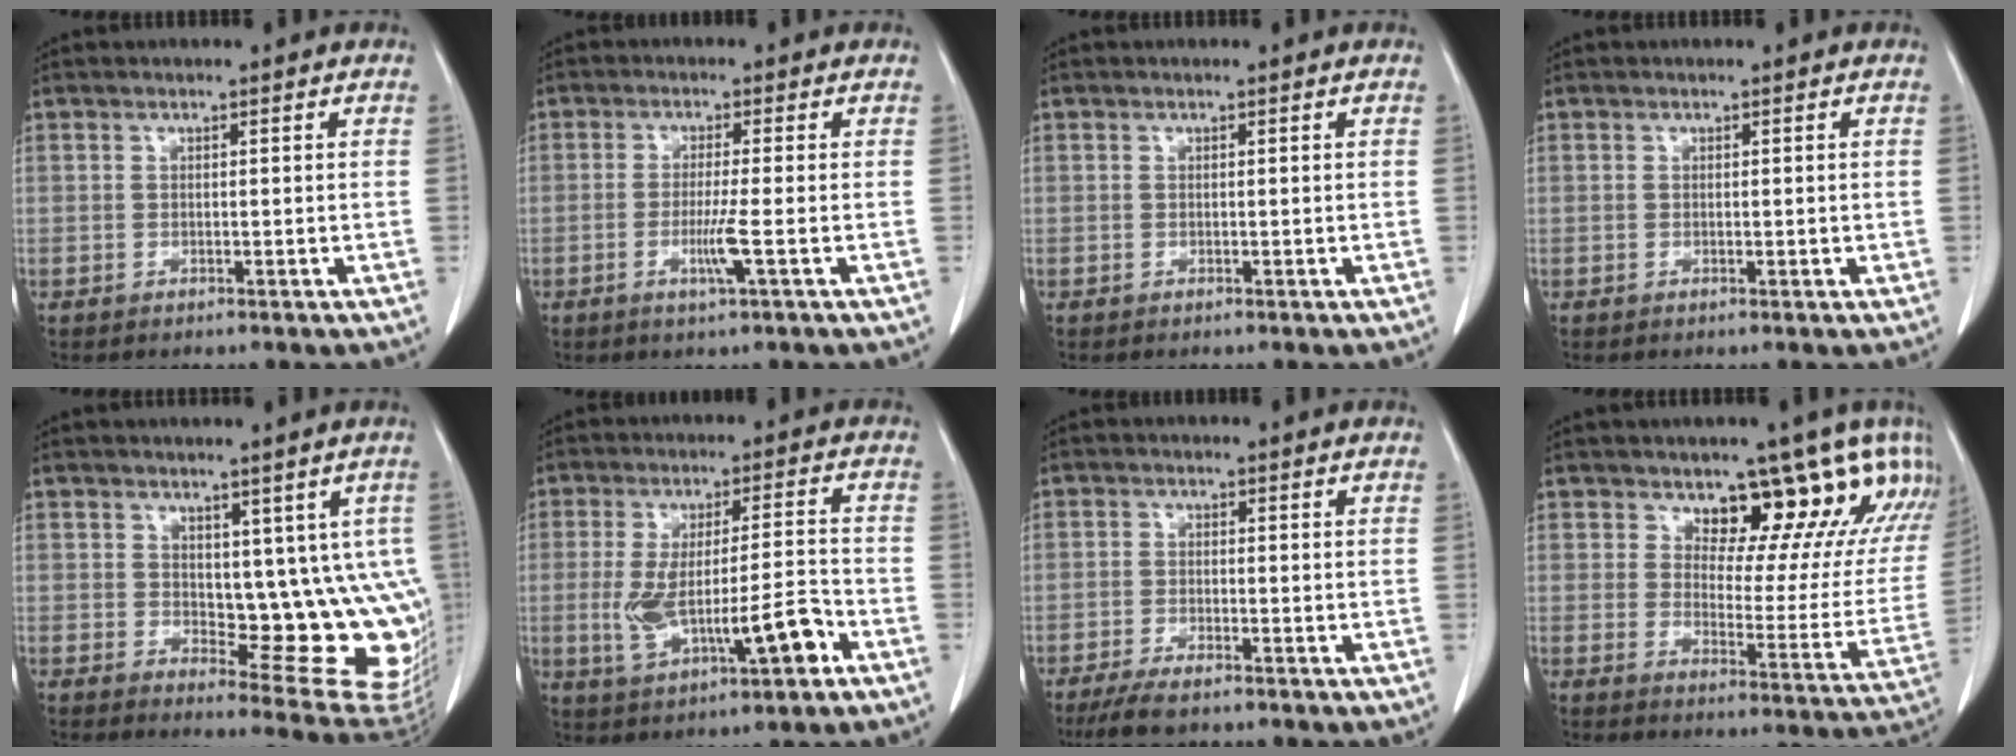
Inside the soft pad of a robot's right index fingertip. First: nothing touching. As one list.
[{"total": 4.0, "force": [-1.3, -0.7, 3.7], "torque": [-0.075, -0.010, -0.026]}, {"total": 0.0}, {"total": 0.0}, {"total": 12.7, "force": [1.8, 5.8, 11.1], "torque": [-0.116, -0.015, 0.036]}, {"total": 11.8, "force": [-3.5, 2.5, 11.0], "torque": [-0.203, 0.008, -0.046]}, {"total": 5.4, "force": [-4.3, 0.9, 3.1], "torque": [-0.059, -0.013, -0.074]}, {"total": 17.2, "force": [13.5, 7.0, 8.0], "torque": [-0.069, -0.024, 0.144]}]